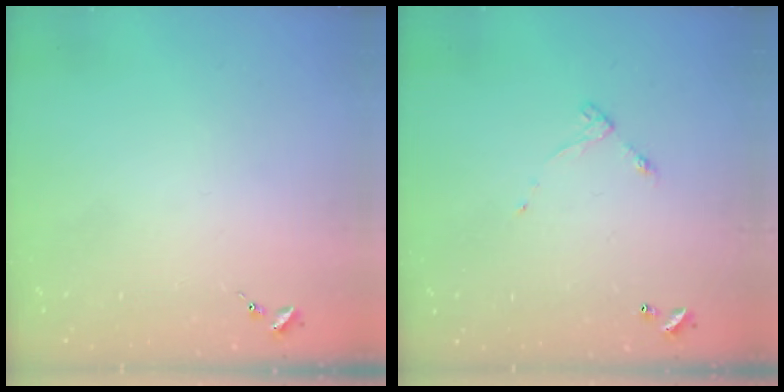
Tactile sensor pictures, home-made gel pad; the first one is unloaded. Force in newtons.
{"total": 4.2, "press": 4.2, "slide": 0.2}